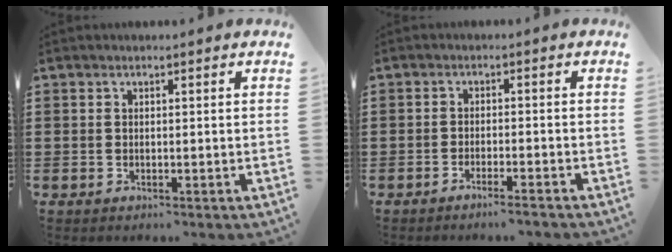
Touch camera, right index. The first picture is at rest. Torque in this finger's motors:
{"motor_torque": [0.63, 1.23, -0.05, 0.00]}